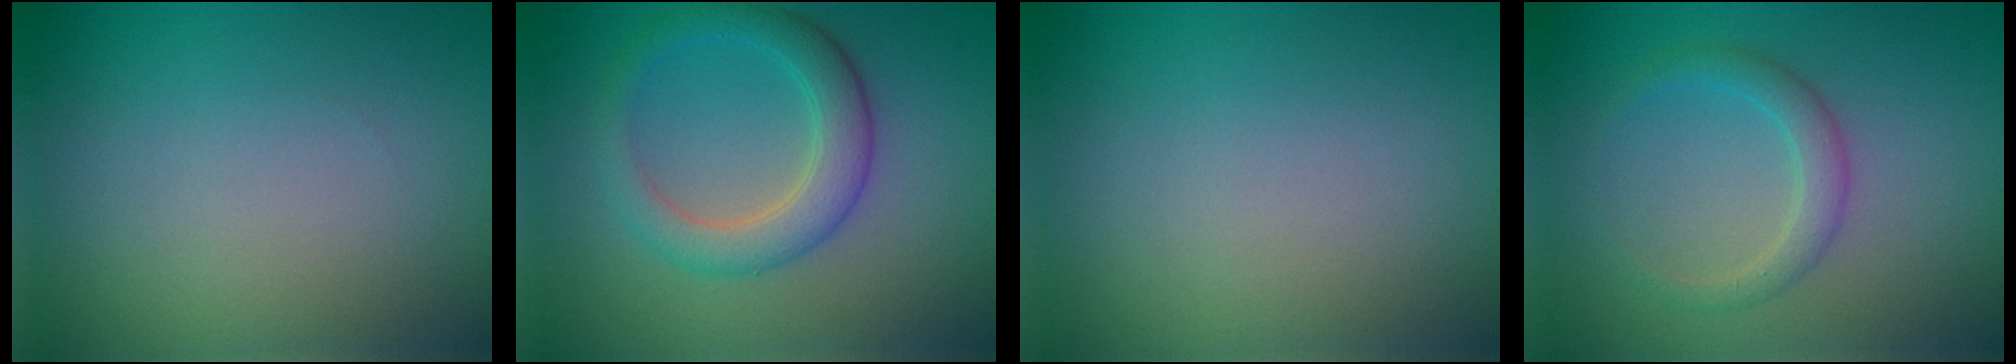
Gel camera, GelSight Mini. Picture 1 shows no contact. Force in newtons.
{"total": 4.0, "press": 4.0, "slide": 0.1}
{"total": 0.0}
{"total": 2.2, "press": 2.2, "slide": 0.0}